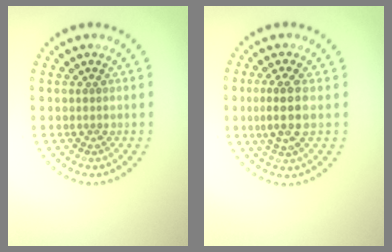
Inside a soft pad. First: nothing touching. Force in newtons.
{"total": 3.2, "press": 3.0, "slide": 1.2}